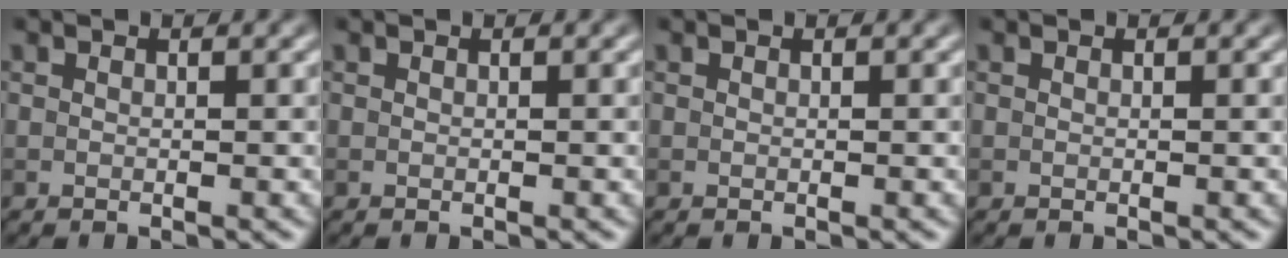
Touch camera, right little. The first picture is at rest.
{"total": 0.0}
{"total": 0.0}
{"total": 0.0}